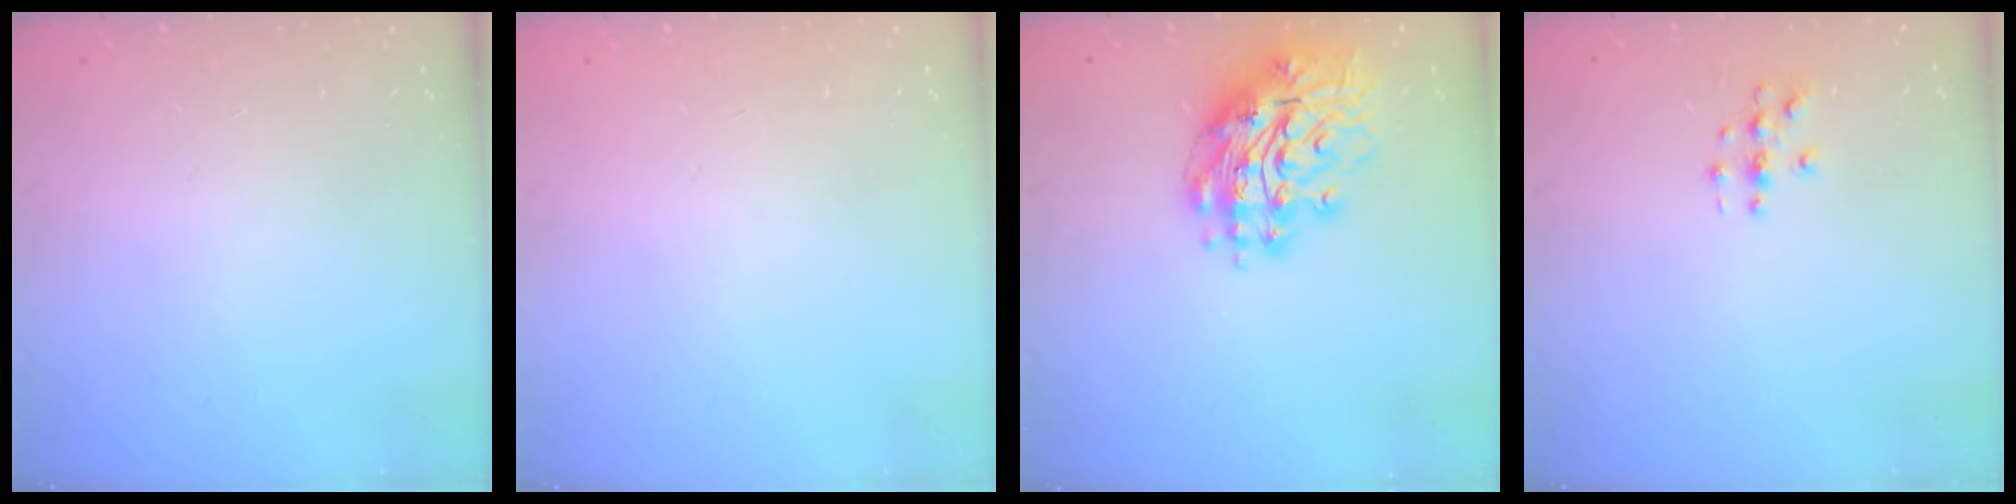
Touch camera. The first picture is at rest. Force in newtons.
{"total": 0.0}
{"total": 14.3, "press": 14.2, "slide": 1.9}
{"total": 3.4, "press": 3.4, "slide": 0.2}